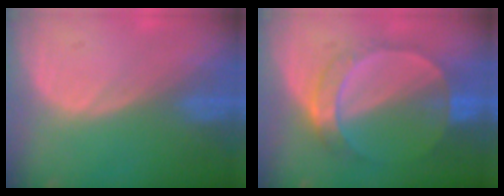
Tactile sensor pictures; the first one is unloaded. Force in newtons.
{"total": 7.4, "press": 6.4, "slide": 3.8}